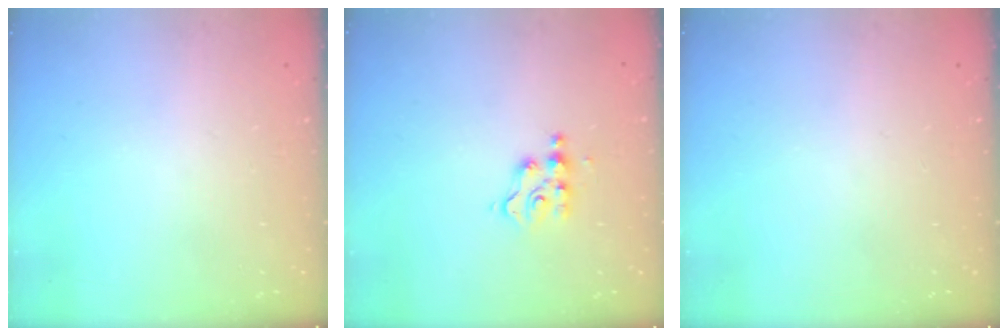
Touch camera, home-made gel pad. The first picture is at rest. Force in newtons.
{"total": 4.5, "press": 4.4, "slide": 0.6}
{"total": 0.0}